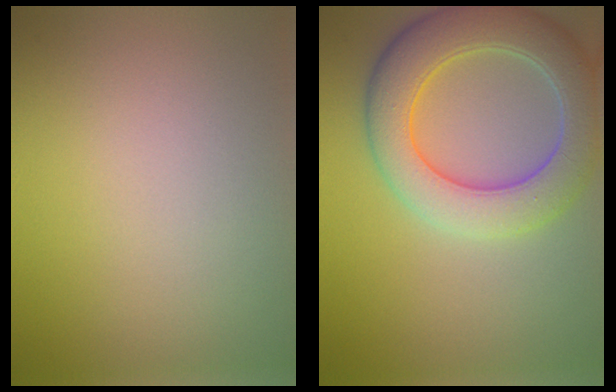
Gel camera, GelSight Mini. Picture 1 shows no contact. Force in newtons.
{"total": 7.8, "press": 7.8, "slide": 0.9}